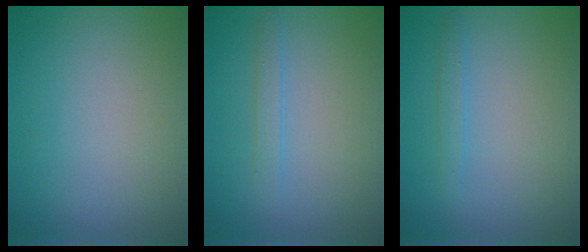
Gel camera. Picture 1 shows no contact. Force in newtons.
{"total": 1.3, "press": 1.3, "slide": 0.0}
{"total": 1.1, "press": 1.1, "slide": 0.1}